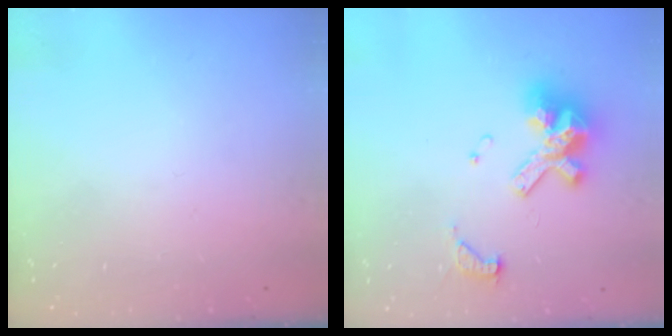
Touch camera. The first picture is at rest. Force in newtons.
{"total": 13.1, "press": 13.0, "slide": 1.3}